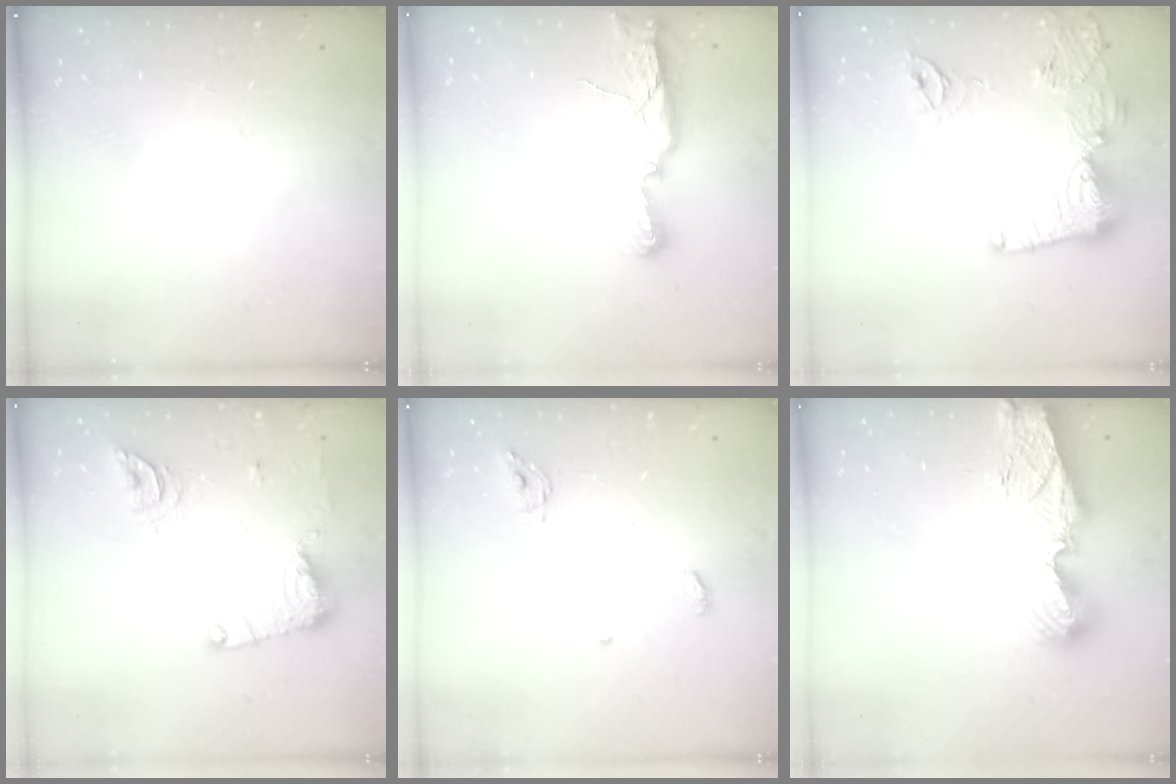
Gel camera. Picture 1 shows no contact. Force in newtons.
{"total": 9.5, "press": 8.0, "slide": 5.2}
{"total": 14.3, "press": 14.2, "slide": 1.4}
{"total": 12.2, "press": 12.2, "slide": 1.2}
{"total": 4.4, "press": 4.4, "slide": 0.3}
{"total": 9.2, "press": 9.2, "slide": 1.1}